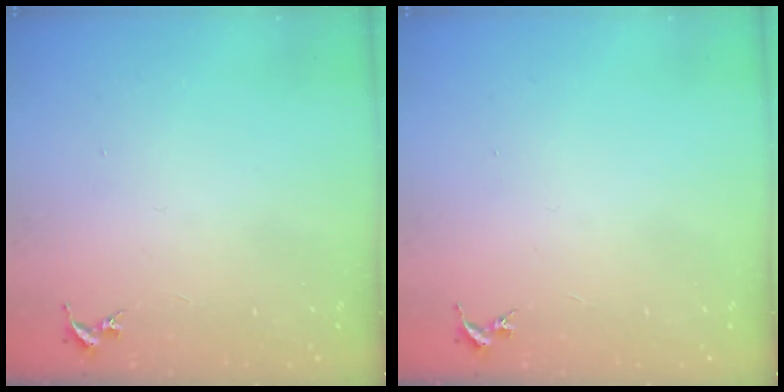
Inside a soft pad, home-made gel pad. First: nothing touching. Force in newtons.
{"total": 0.0}